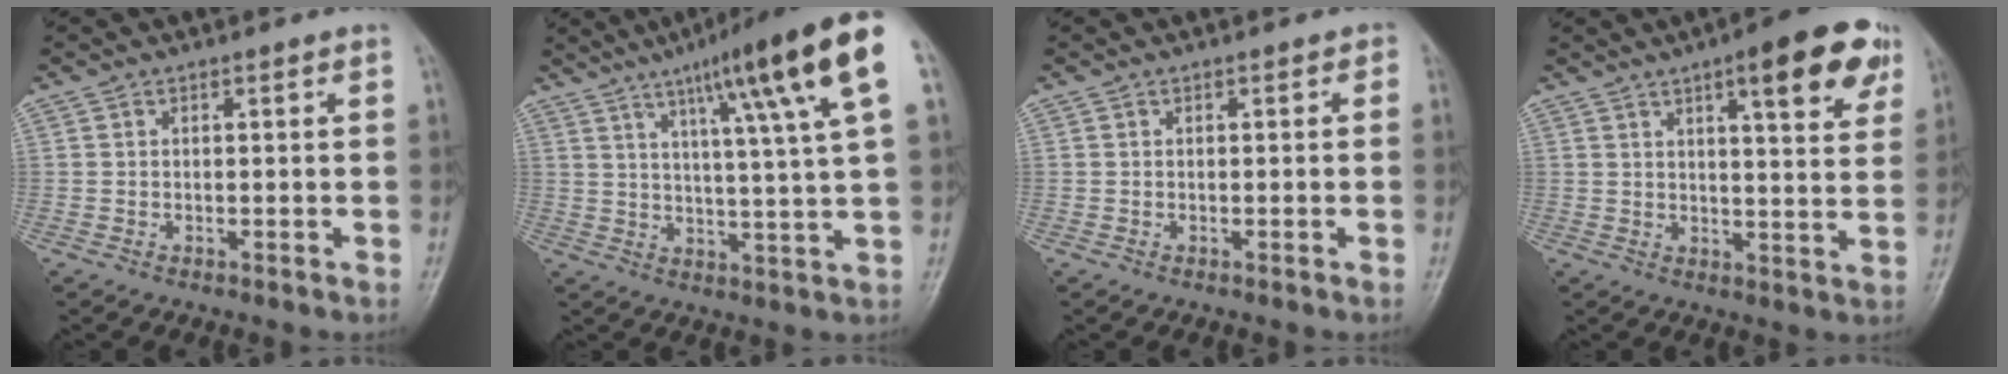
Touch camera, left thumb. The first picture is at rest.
{"total": 18.4, "force": [8.5, 1.1, 16.2], "torque": [-0.232, -0.013, 0.118]}
{"total": 0.5, "force": [-0.1, 0.4, 0.3], "torque": [0.008, 0.004, -0.009]}
{"total": 13.5, "force": [6.8, 3.8, 11.0], "torque": [-0.116, -0.019, 0.084]}